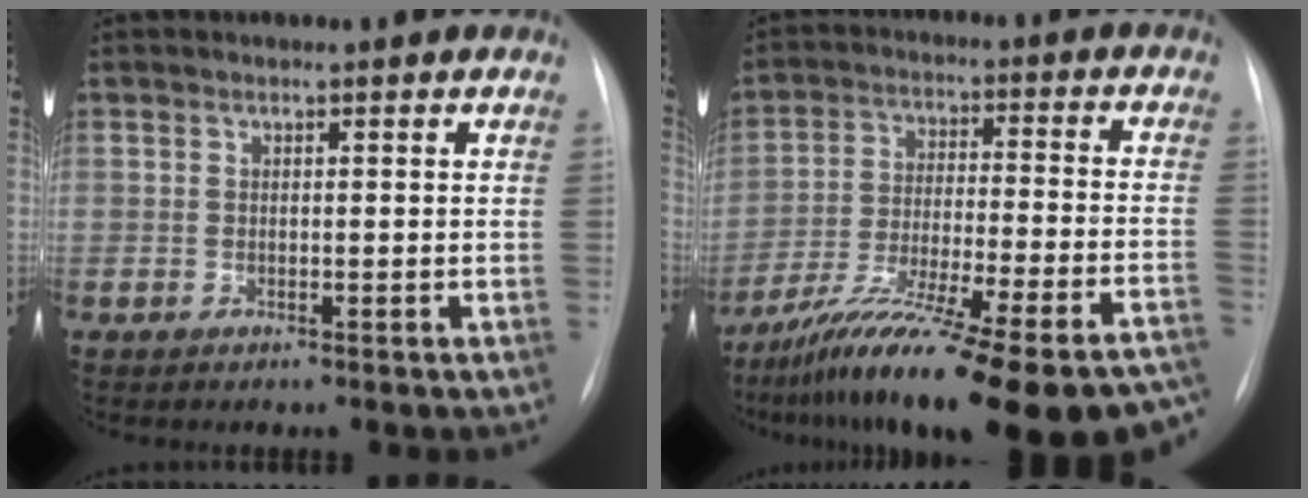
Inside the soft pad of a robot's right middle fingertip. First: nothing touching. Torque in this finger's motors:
{"motor_torque": [1.12, -1.01, 0.45, 0.18]}